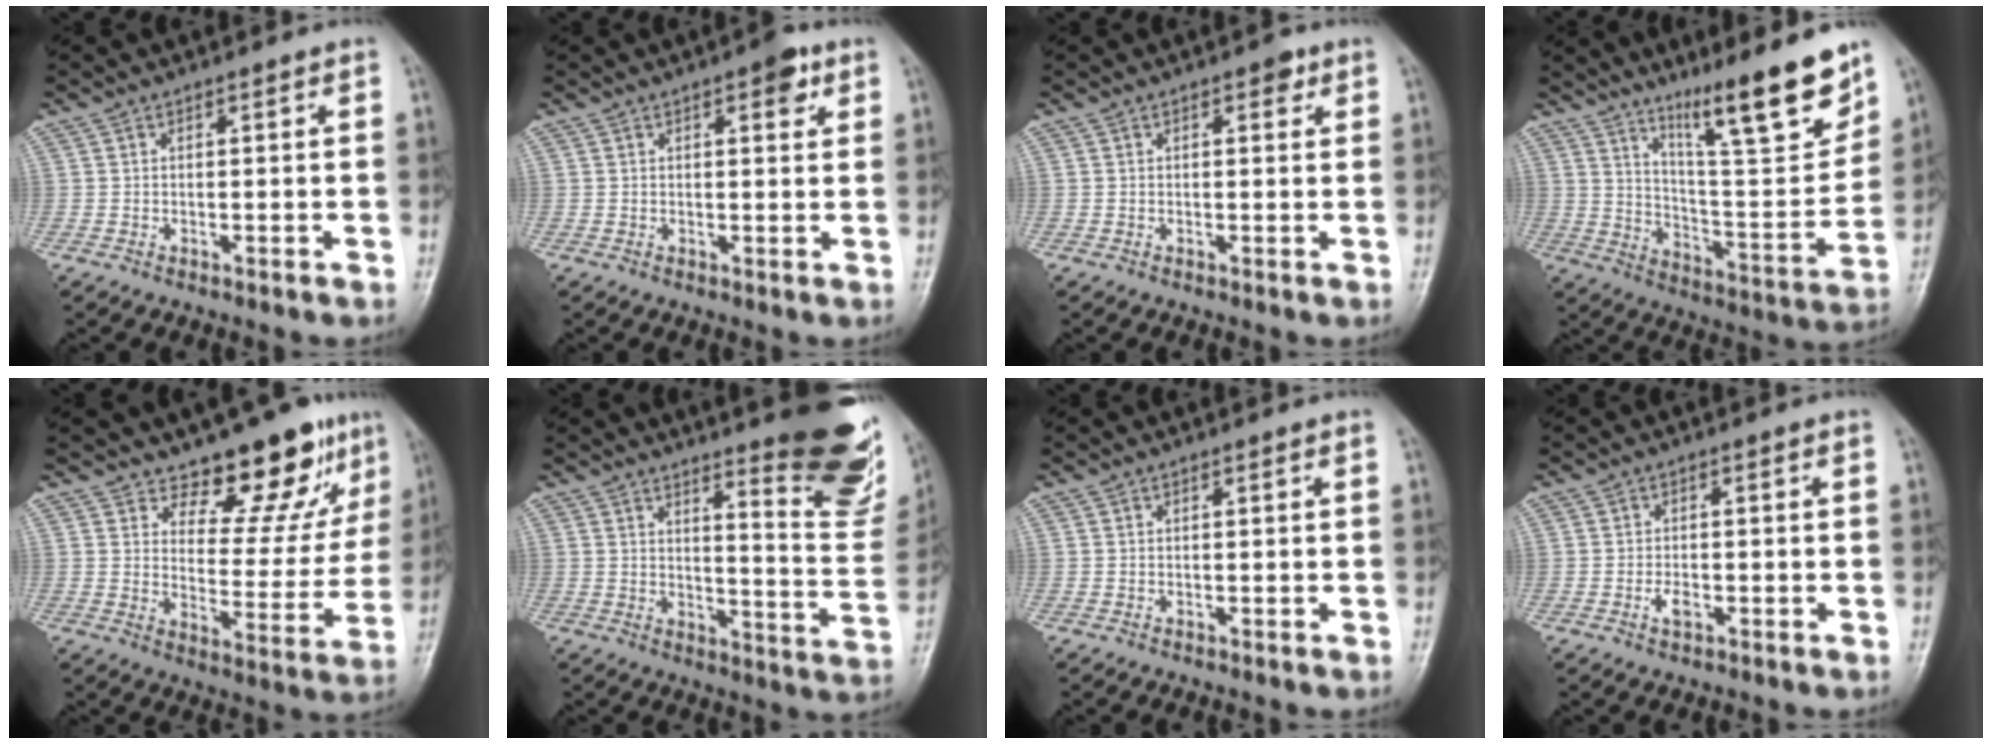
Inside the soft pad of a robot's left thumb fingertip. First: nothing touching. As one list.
[{"total": 3.8, "force": [2.0, 1.6, 2.9], "torque": [-0.025, -0.004, 0.021]}, {"total": 2.1, "force": [1.1, 1.1, 1.4], "torque": [-0.007, -0.002, 0.012]}, {"total": 17.1, "force": [11.9, 2.3, 12.0], "torque": [-0.161, -0.085, 0.202]}, {"total": 13.2, "force": [10.1, 5.5, 6.5], "torque": [-0.036, -0.083, 0.146]}, {"total": 18.8, "force": [12.8, 4.1, 13.2], "torque": [-0.129, -0.107, 0.158]}, {"total": 0.0}, {"total": 2.2, "force": [-0.9, 1.2, 1.6], "torque": [-0.028, 0.001, -0.016]}]